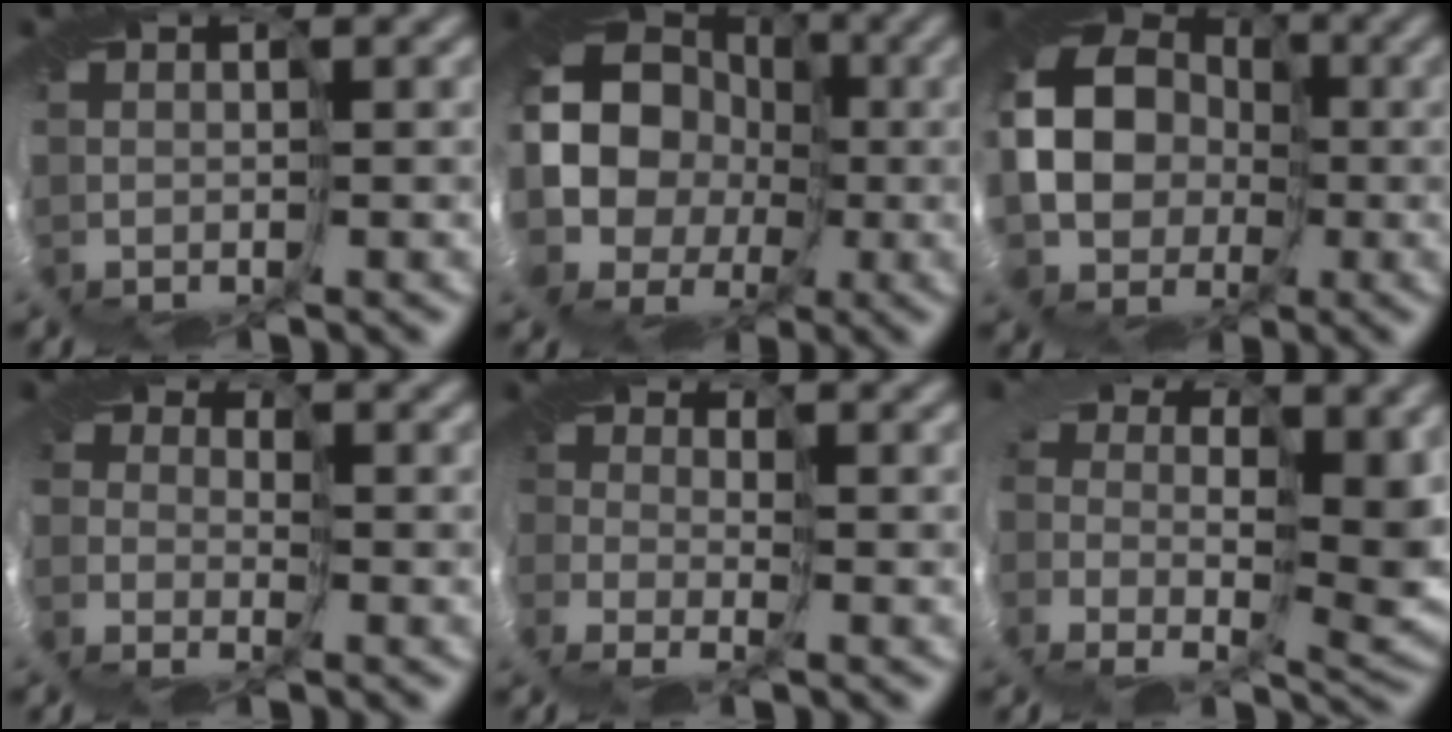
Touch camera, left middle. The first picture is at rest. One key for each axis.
{"total": 15.4, "fx": -3.2, "fy": 13.8, "fz": 6.1, "tx": -0.127, "ty": -0.001, "tz": -0.106}
{"total": 10.5, "fx": -2.0, "fy": 8.8, "fz": 5.3, "tx": -0.093, "ty": -0.020, "tz": -0.068}
{"total": 2.1, "fx": -1.0, "fy": 1.9, "fz": 0.1, "tx": 0.008, "ty": -0.018, "tz": -0.020}
{"total": 1.6, "fx": -1.5, "fy": 0.2, "fz": -0.1, "tx": 0.025, "ty": -0.025, "tz": -0.040}
{"total": 9.3, "fx": -0.9, "fy": 5.5, "fz": 7.5, "tx": -0.100, "ty": -0.023, "tz": -0.015}